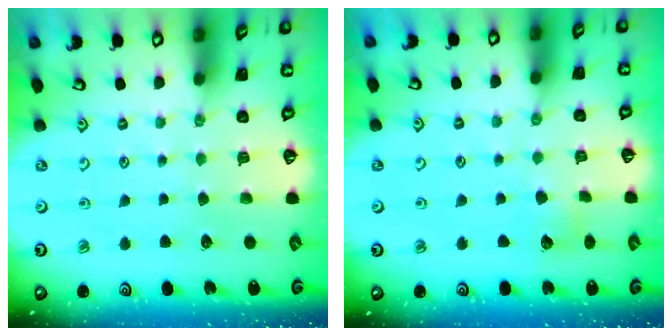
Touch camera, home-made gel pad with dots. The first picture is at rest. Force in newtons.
{"total": 4.2, "press": 4.2, "slide": 0.4}